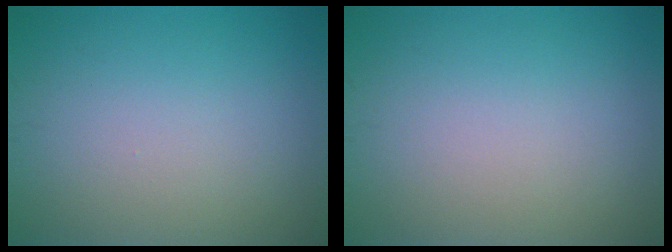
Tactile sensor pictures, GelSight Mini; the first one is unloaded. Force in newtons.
{"total": 0.0}